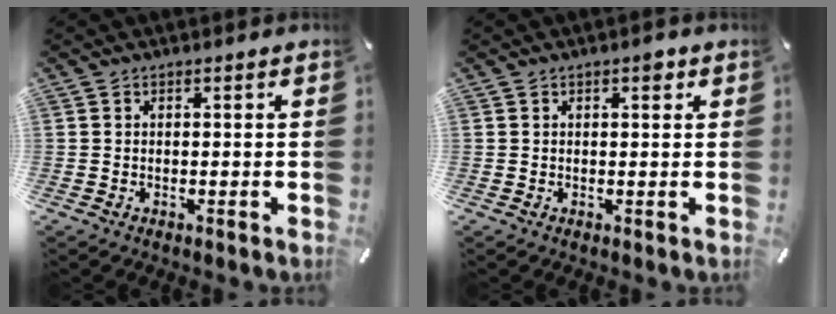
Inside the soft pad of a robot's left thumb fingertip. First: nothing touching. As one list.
[{"total": 2.0, "force": [0.9, 1.0, 1.5], "torque": [-0.015, 0.000, 0.010]}]